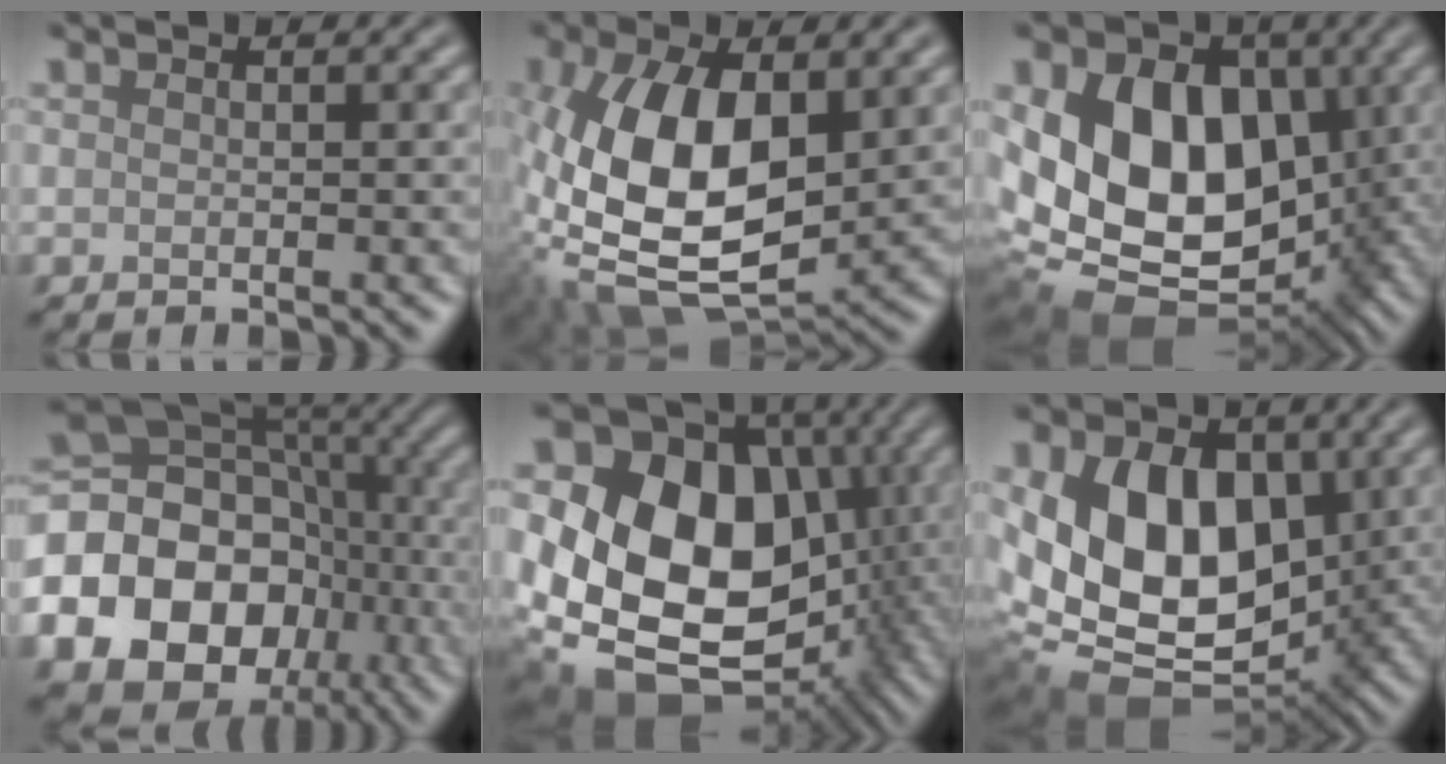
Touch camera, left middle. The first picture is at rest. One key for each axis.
{"total": 14.2, "fx": -0.6, "fy": 7.7, "fz": 11.9, "tx": -0.256, "ty": -0.016, "tz": -0.009}
{"total": 16.4, "fx": 0.8, "fy": 11.8, "fz": 11.4, "tx": -0.175, "ty": -0.008, "tz": 0.024}
{"total": 22.5, "fx": -6.9, "fy": 19.1, "fz": 9.7, "tx": -0.195, "ty": -0.023, "tz": -0.124}
{"total": 19.1, "fx": -1.2, "fy": 15.0, "fz": 11.8, "tx": -0.199, "ty": -0.019, "tz": -0.006}
{"total": 14.0, "fx": 1.6, "fy": 9.6, "fz": 10.0, "tx": -0.175, "ty": -0.019, "tz": 0.027}